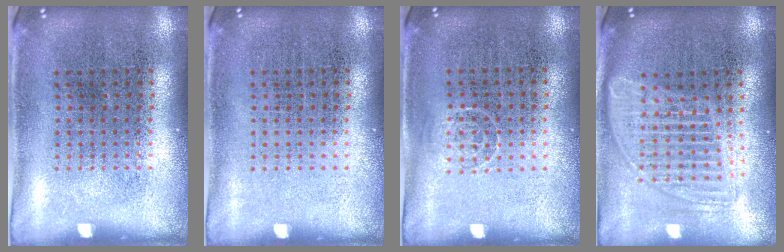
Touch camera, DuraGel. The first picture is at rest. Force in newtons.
{"total": 0.0}
{"total": 0.7, "press": 0.5, "slide": 0.5}
{"total": 1.7, "press": 1.4, "slide": 0.9}